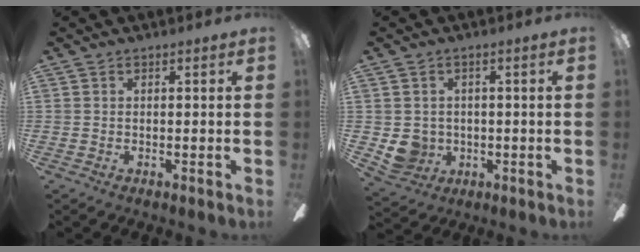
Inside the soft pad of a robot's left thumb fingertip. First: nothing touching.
{"total": 5.5, "force": [0.2, 5.3, 1.5], "torque": [-0.037, 0.000, 0.008]}